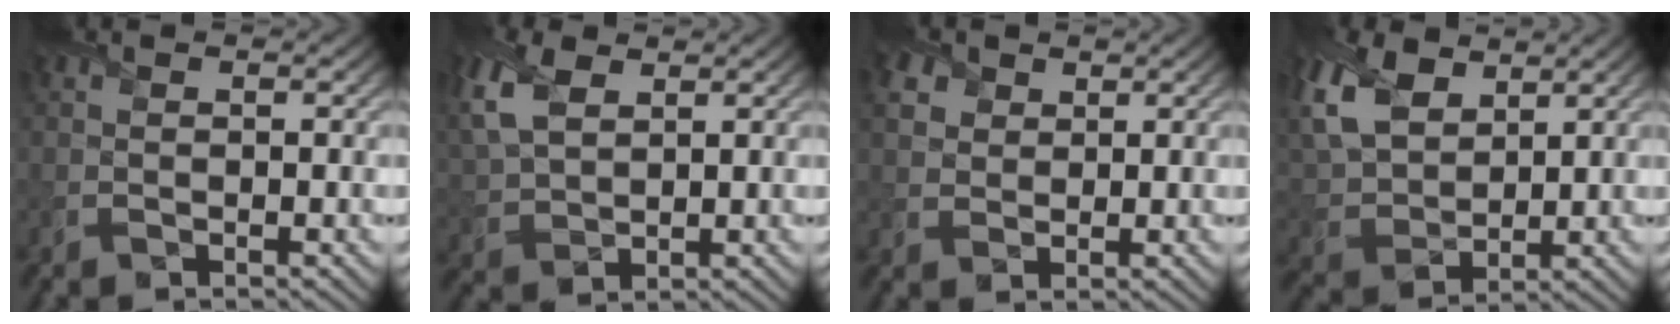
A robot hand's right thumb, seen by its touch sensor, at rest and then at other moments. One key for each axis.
{"total": 9.3, "fx": 4.3, "fy": 5.4, "fz": 6.3, "tx": -0.194, "ty": 0.017, "tz": 0.092}
{"total": 3.6, "fx": 1.9, "fy": 2.7, "fz": 1.5, "tx": -0.051, "ty": 0.005, "tz": 0.037}
{"total": 10.6, "fx": 5.6, "fy": 6.5, "fz": 6.3, "tx": -0.191, "ty": 0.019, "tz": 0.111}